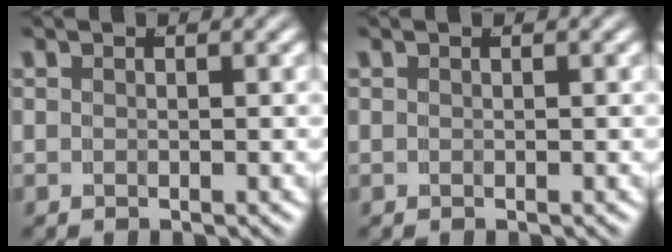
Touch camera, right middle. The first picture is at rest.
{"total": 0.0}